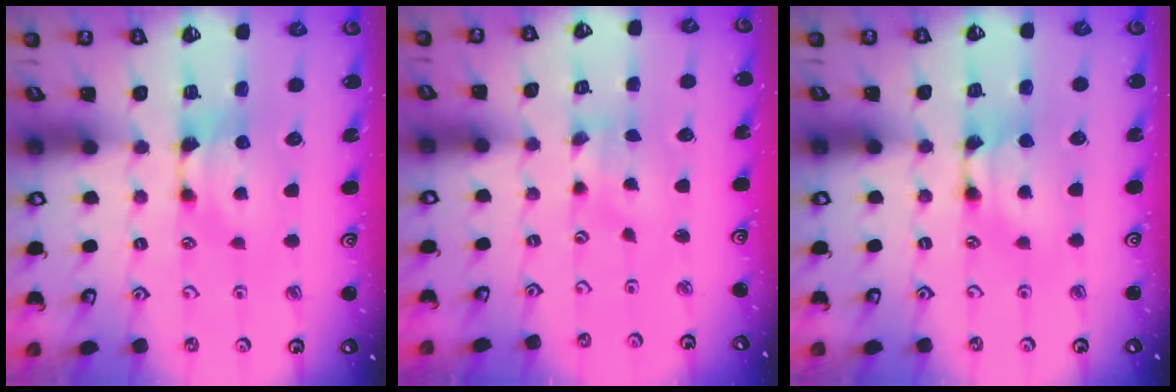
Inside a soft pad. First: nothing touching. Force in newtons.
{"total": 2.0, "press": 1.7, "slide": 1.0}
{"total": 1.5, "press": 1.5, "slide": 0.1}